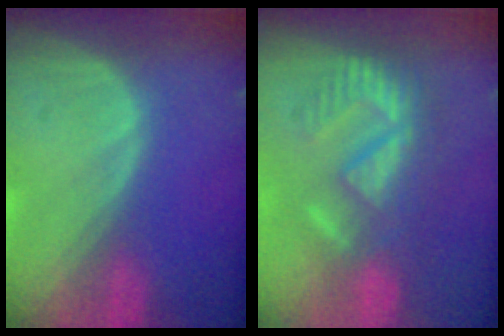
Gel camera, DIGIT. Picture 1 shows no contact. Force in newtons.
{"total": 8.8, "press": 7.9, "slide": 3.9}